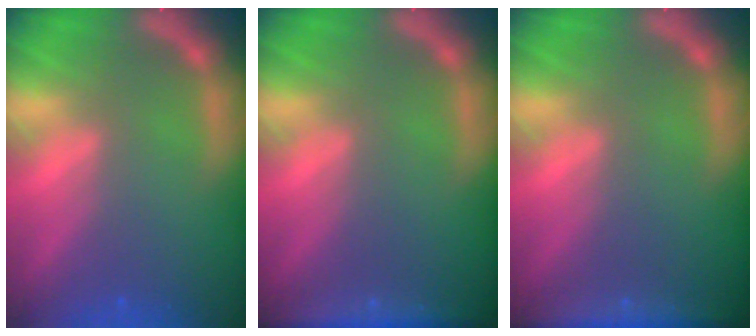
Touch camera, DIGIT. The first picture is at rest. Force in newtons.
{"total": 4.5}
{"total": 5.0}